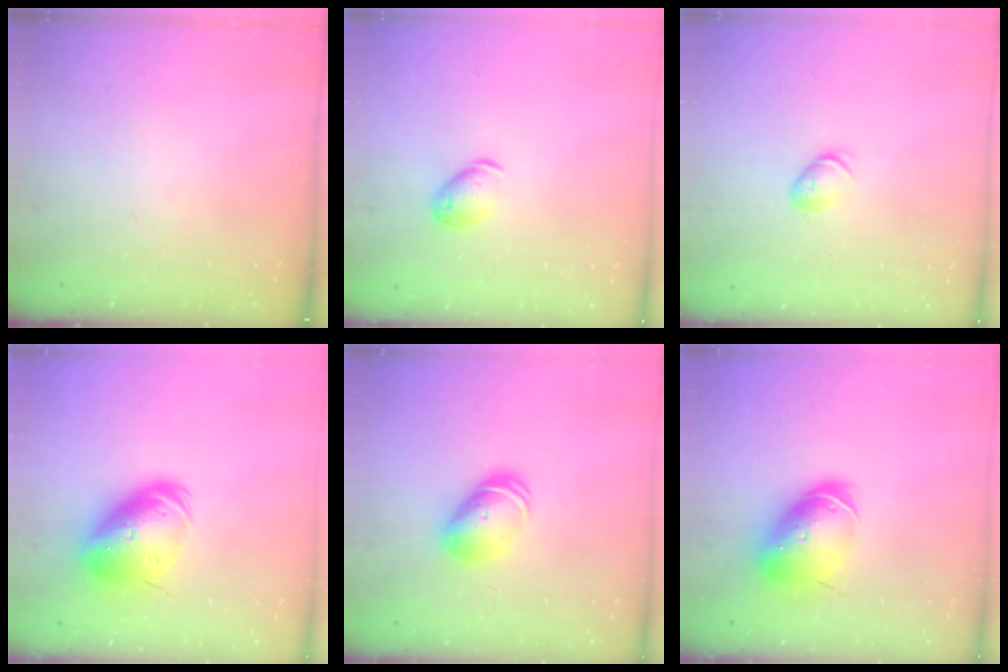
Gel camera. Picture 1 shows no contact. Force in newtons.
{"total": 8.4, "press": 8.3, "slide": 1.1}
{"total": 5.7, "press": 5.6, "slide": 0.9}
{"total": 16.0, "press": 15.7, "slide": 2.9}
{"total": 8.6, "press": 8.6, "slide": 0.4}
{"total": 10.9, "press": 10.8, "slide": 1.8}